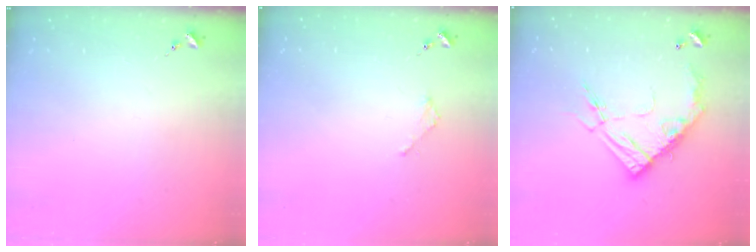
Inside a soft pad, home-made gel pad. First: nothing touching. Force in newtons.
{"total": 2.1, "press": 2.1, "slide": 0.2}
{"total": 17.2, "press": 17.1, "slide": 1.4}